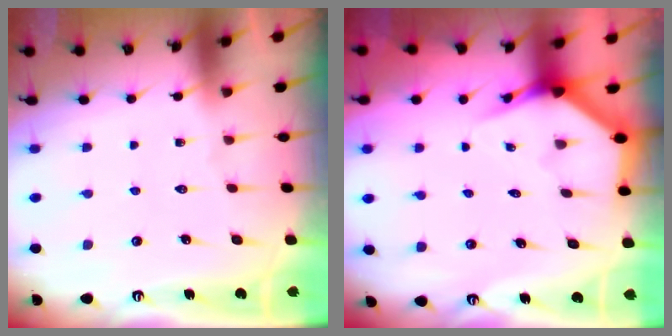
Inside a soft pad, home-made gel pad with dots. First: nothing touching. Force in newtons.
{"total": 3.9, "press": 3.9, "slide": 0.2}